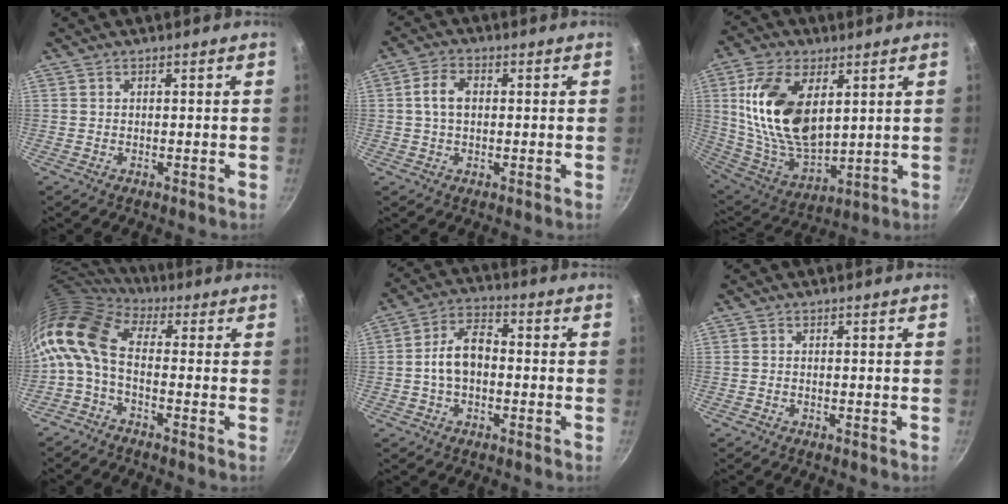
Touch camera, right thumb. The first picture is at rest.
{"total": 5.2, "force": [0.6, 3.4, 3.9], "torque": [-0.068, 0.010, 0.006]}
{"total": 19.8, "force": [5.2, 11.2, 15.5], "torque": [-0.279, -0.028, 0.114]}
{"total": 11.3, "force": [-0.5, 6.2, 9.4], "torque": [-0.195, 0.020, -0.029]}
{"total": 8.1, "force": [-0.9, 5.1, 6.3], "torque": [-0.098, 0.033, -0.026]}
{"total": 0.0}